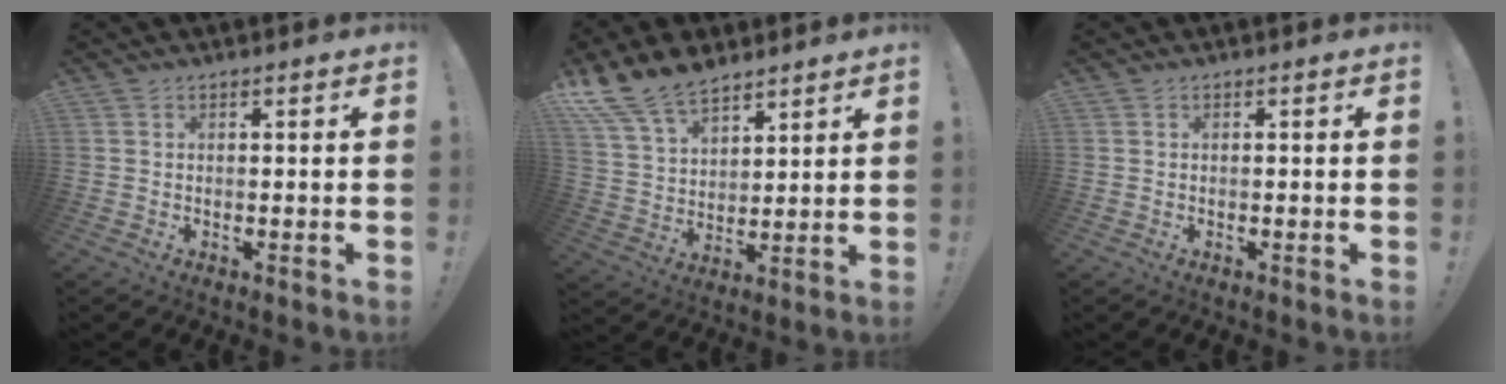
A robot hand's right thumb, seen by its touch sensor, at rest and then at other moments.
{"total": 14.2, "force": [10.9, 7.0, 5.8], "torque": [-0.116, -0.067, 0.208]}
{"total": 0.0}